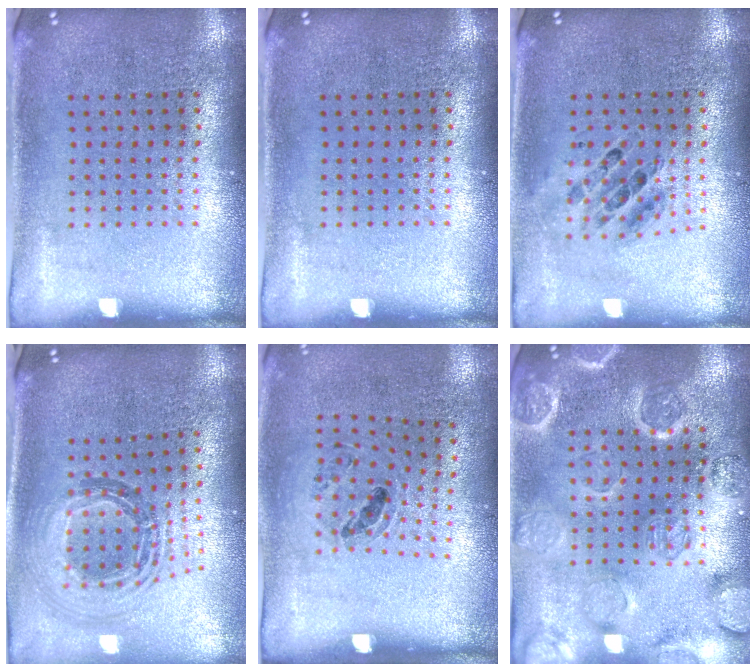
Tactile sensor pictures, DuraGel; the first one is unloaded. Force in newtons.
{"total": 0.0}
{"total": 0.8, "press": 0.7, "slide": 0.1}
{"total": 1.1, "press": 1.0, "slide": 0.5}
{"total": 1.0, "press": 0.8, "slide": 0.5}
{"total": 3.3, "press": 3.2, "slide": 0.9}